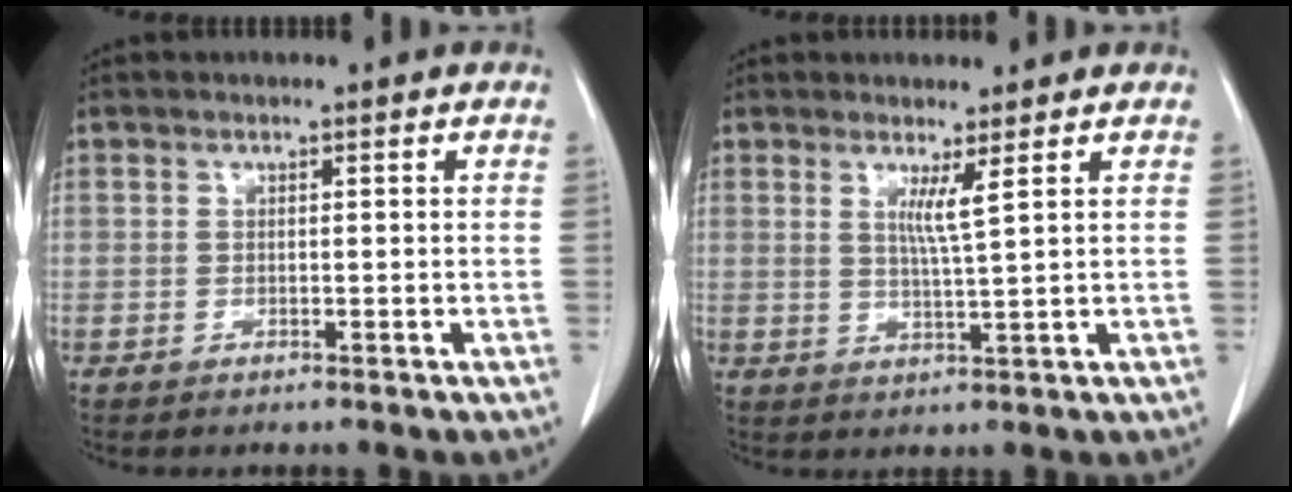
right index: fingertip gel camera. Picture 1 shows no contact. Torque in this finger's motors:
{"motor_torque": [0.26, 0.26, 0.04, 0.05]}